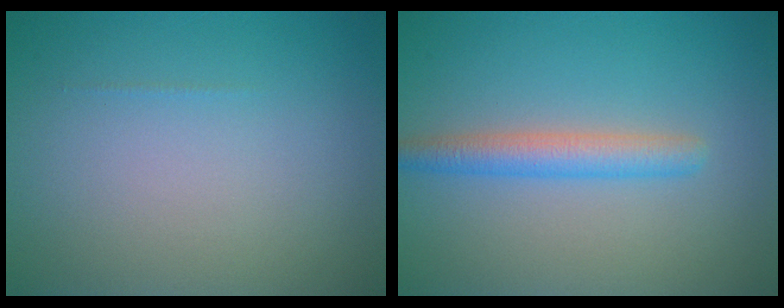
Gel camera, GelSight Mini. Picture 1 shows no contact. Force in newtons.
{"total": 2.9, "press": 2.9, "slide": 0.0}